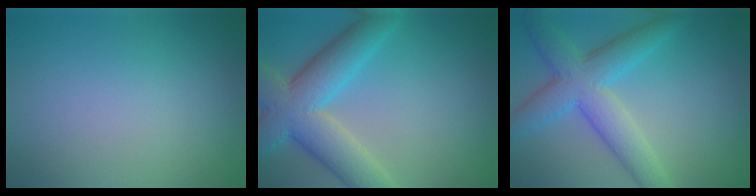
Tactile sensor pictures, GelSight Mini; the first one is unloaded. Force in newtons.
{"total": 8.4, "press": 8.4, "slide": 0.4}
{"total": 5.3, "press": 5.3, "slide": 0.2}